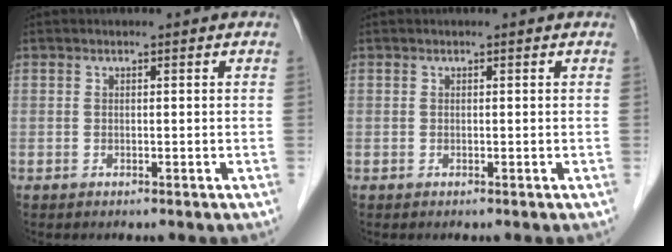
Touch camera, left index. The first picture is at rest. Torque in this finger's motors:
{"motor_torque": [0.16, 0.01, -0.02, -0.01]}